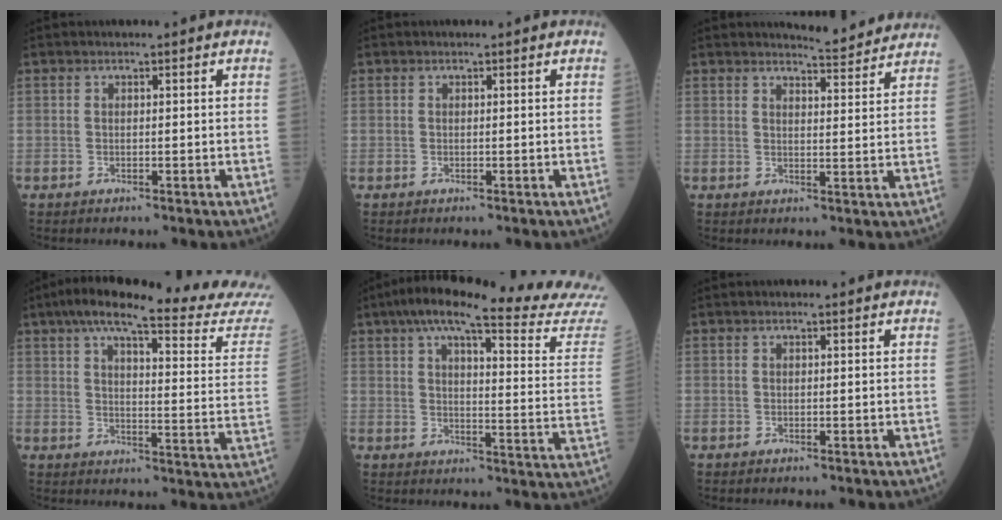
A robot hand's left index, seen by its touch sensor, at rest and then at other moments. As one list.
[{"total": 0.0}, {"total": 5.8, "force": [5.8, 0.0, 0.4], "torque": [-0.020, -0.007, 0.067]}, {"total": 23.6, "force": [21.0, -0.2, 10.8], "torque": [-0.157, -0.057, 0.259]}, {"total": 23.7, "force": [21.1, -0.6, 10.7], "torque": [-0.154, -0.063, 0.257]}, {"total": 0.7, "force": [0.5, 0.1, 0.4], "torque": [-0.010, 0.006, 0.006]}]